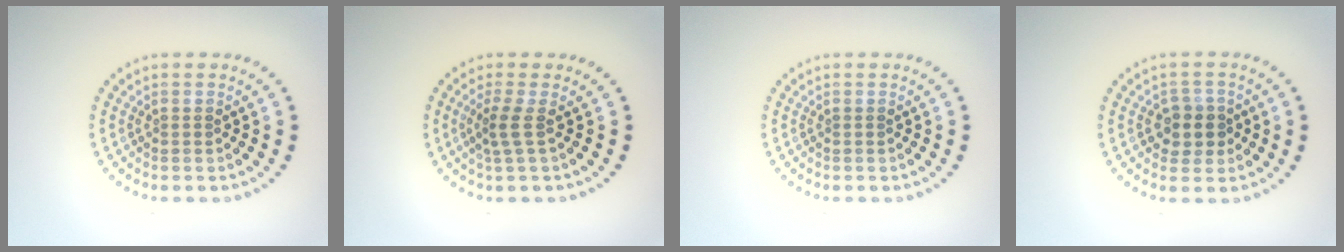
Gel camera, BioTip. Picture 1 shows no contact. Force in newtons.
{"total": 1.9, "press": 1.3, "slide": 1.4}
{"total": 0.0}
{"total": 2.7, "press": 2.6, "slide": 0.9}